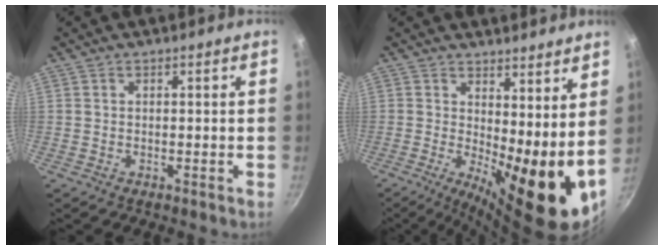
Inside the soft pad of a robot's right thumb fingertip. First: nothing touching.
{"total": 12.9, "force": [1.2, 4.4, 12.0], "torque": [-0.159, -0.014, 0.023]}